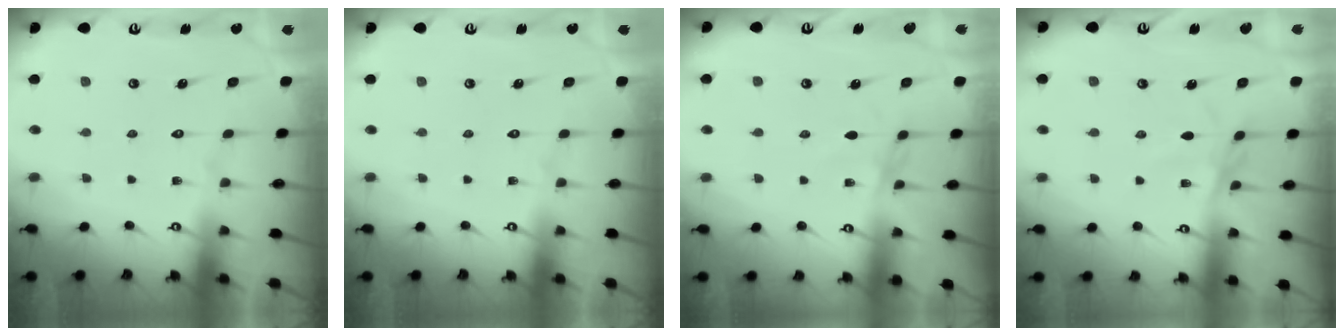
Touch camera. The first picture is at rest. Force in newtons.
{"total": 0.0}
{"total": 1.7, "press": 1.6, "slide": 0.4}
{"total": 2.6, "press": 2.6, "slide": 0.1}